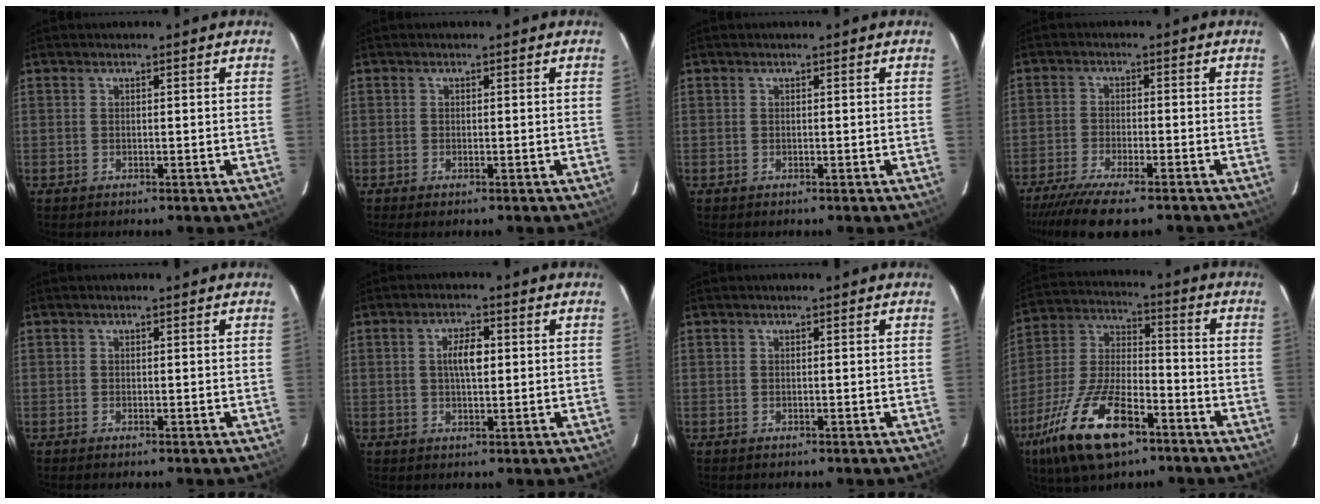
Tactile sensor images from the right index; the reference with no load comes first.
{"total": 0.7, "force": [-0.5, 0.1, 0.5], "torque": [-0.012, -0.001, -0.009]}
{"total": 0.0}
{"total": 11.1, "force": [-9.1, 2.0, 6.1], "torque": [-0.144, -0.037, -0.158]}
{"total": 0.0}
{"total": 4.6, "force": [0.7, 1.9, 4.1], "torque": [-0.073, 0.008, 0.014]}
{"total": 0.0}
{"total": 19.7, "force": [-11.3, 7.8, 14.1], "torque": [-0.297, -0.023, -0.206]}